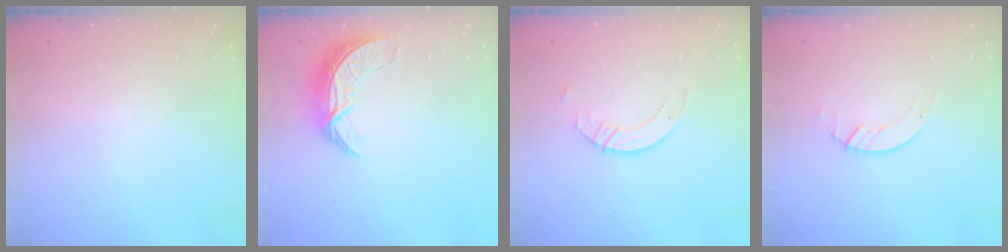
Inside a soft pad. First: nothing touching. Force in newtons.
{"total": 7.8, "press": 7.8, "slide": 0.5}
{"total": 3.8, "press": 3.8, "slide": 0.3}
{"total": 1.3, "press": 1.3, "slide": 0.2}